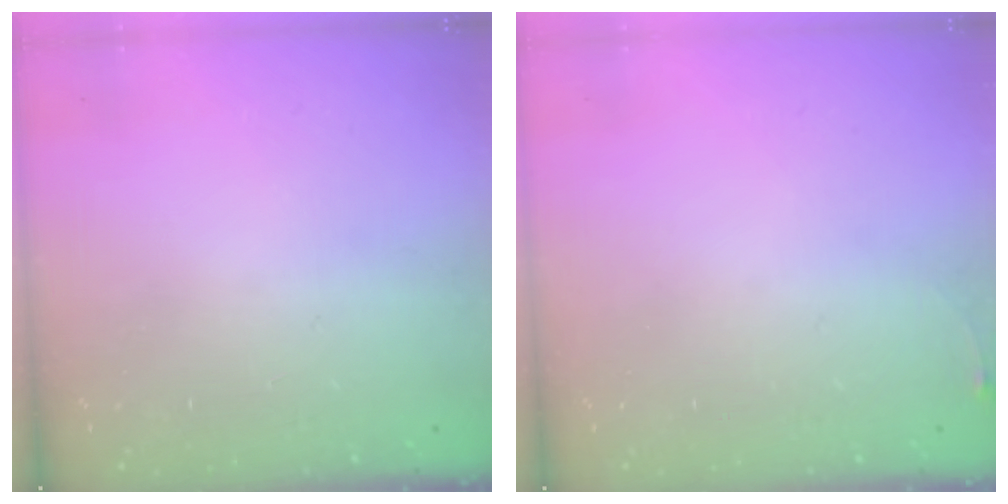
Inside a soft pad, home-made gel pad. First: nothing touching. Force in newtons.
{"total": 3.6, "press": 3.5, "slide": 0.6}